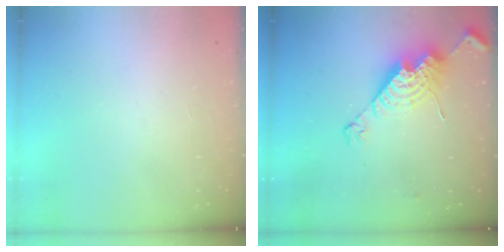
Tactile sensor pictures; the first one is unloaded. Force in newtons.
{"total": 14.2, "press": 14.2, "slide": 1.2}